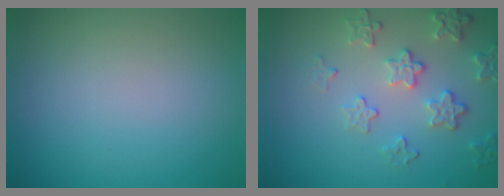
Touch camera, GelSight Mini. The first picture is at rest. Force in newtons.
{"total": 3.4, "press": 2.8, "slide": 2.0}